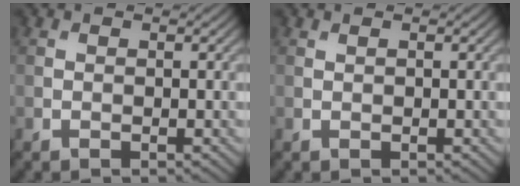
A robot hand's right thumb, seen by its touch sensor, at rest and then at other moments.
{"total": 0.0}